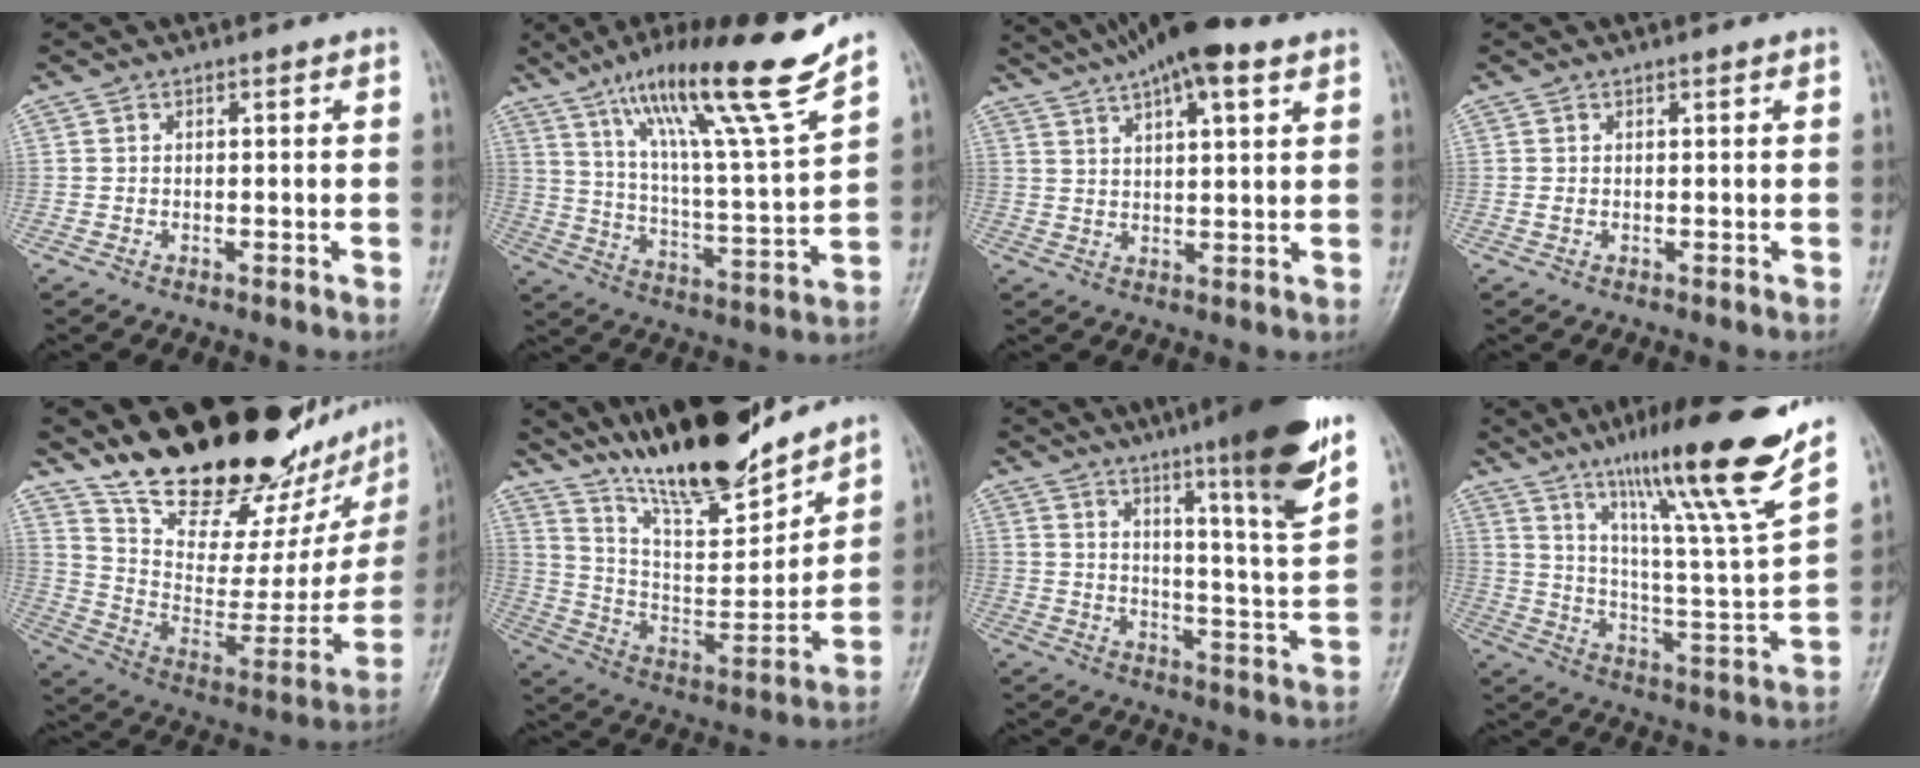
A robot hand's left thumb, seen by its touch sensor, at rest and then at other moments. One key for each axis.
{"total": 20.9, "fx": 14.3, "fy": 0.8, "fz": 15.1, "tx": -0.228, "ty": -0.064, "tz": 0.240}
{"total": 14.0, "fx": 9.4, "fy": 3.7, "fz": 9.6, "tx": -0.148, "ty": 0.004, "tz": 0.154}
{"total": 0.7, "fx": 0.3, "fy": 0.3, "fz": 0.5, "tx": -0.010, "ty": 0.004, "tz": 0.007}
{"total": 29.2, "fx": 23.8, "fy": 9.2, "fz": 14.1, "tx": -0.182, "ty": -0.151, "tz": 0.360}
{"total": 20.9, "fx": 17.5, "fy": 4.6, "fz": 10.3, "tx": -0.137, "ty": -0.098, "tz": 0.307}
{"total": 17.8, "fx": 11.1, "fy": 1.1, "fz": 14.0, "tx": -0.190, "ty": -0.059, "tz": 0.163}
{"total": 22.5, "fx": 15.8, "fy": 0.3, "fz": 16.0, "tx": -0.229, "ty": -0.078, "tz": 0.260}